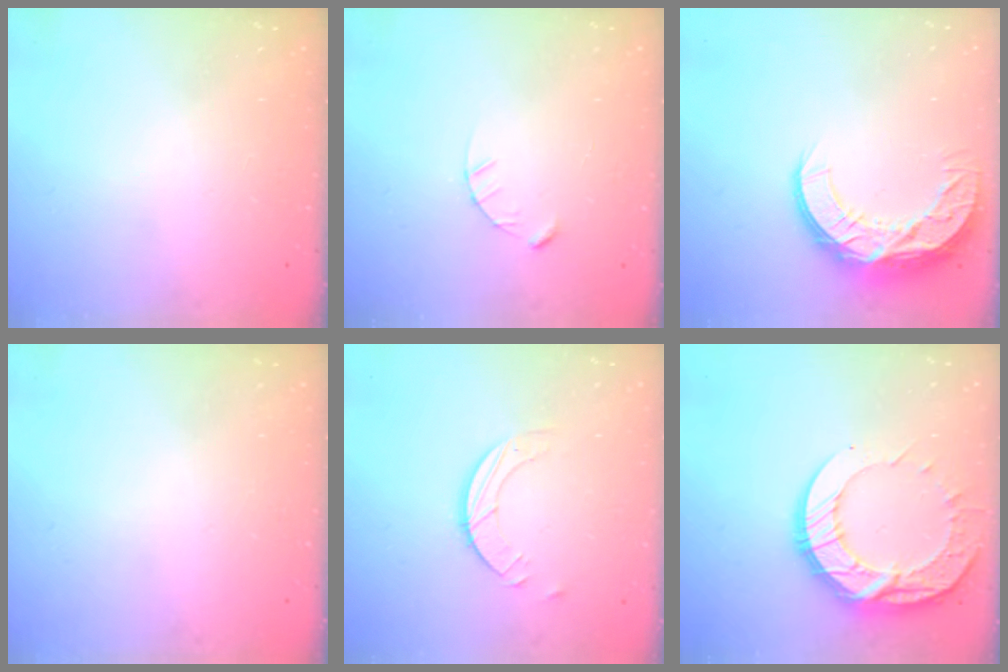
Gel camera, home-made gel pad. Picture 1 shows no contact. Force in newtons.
{"total": 2.4, "press": 2.4, "slide": 0.3}
{"total": 12.6, "press": 12.6, "slide": 0.7}
{"total": 0.0}
{"total": 3.9, "press": 3.9, "slide": 0.4}
{"total": 14.6, "press": 14.6, "slide": 1.2}